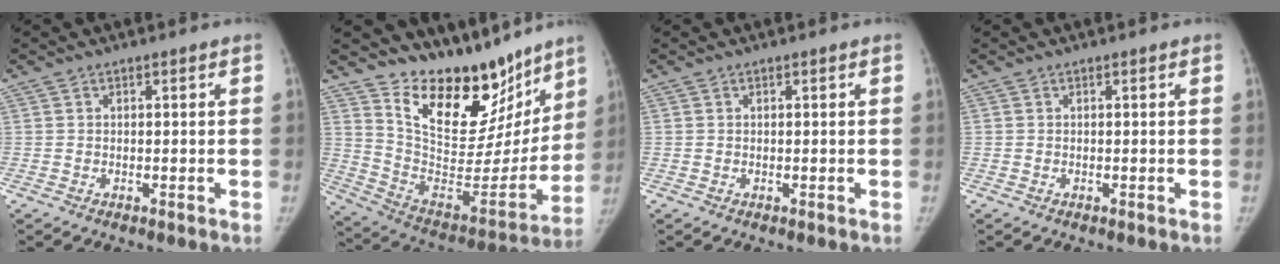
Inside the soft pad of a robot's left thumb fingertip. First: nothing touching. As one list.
[{"total": 23.7, "force": [17.9, 11.2, 10.7], "torque": [-0.110, -0.112, 0.288]}, {"total": 0.0}, {"total": 0.0}]